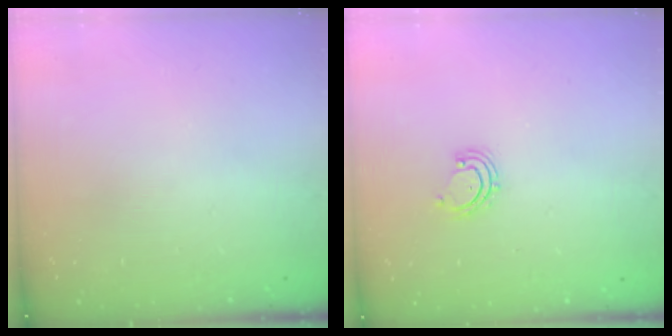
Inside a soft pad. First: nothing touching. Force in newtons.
{"total": 2.7, "press": 2.6, "slide": 0.5}